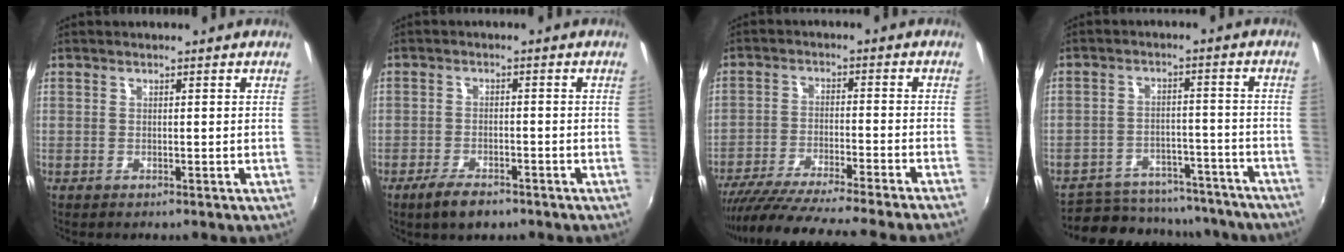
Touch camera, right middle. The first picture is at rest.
{"total": 5.3, "force": [-3.8, 2.1, 2.9], "torque": [-0.075, -0.009, -0.068]}
{"total": 18.8, "force": [-16.7, -1.7, 8.5], "torque": [-0.156, -0.047, -0.260]}
{"total": 22.6, "force": [-19.6, 8.4, 7.6], "torque": [-0.161, 0.019, -0.244]}